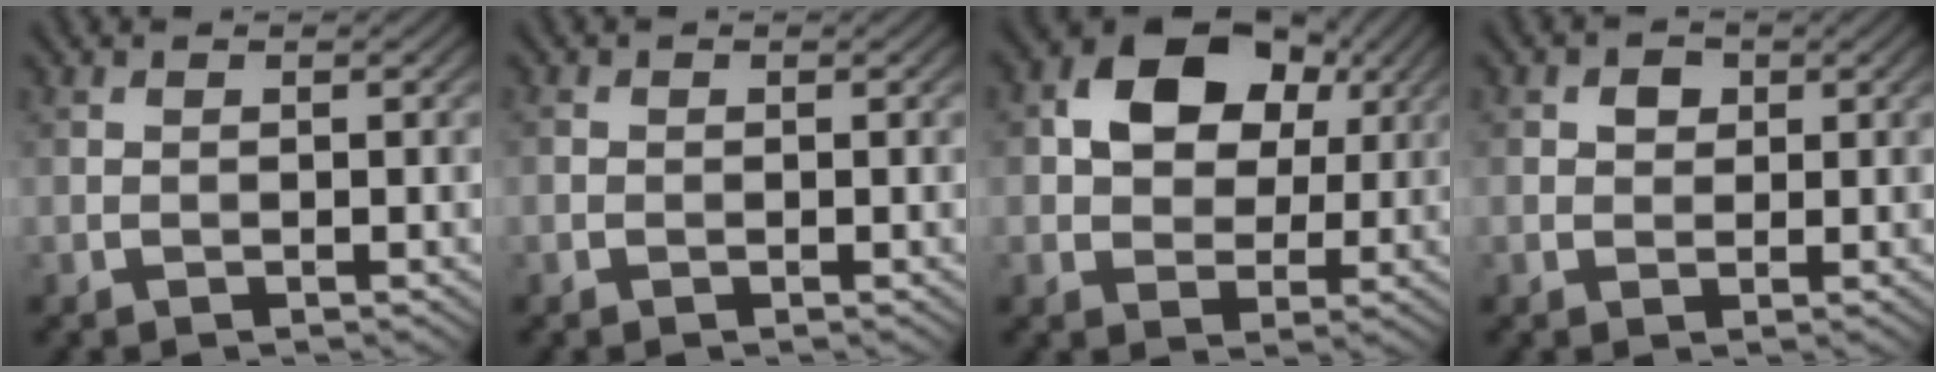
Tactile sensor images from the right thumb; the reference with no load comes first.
{"total": 0.6, "force": [-0.2, 0.6, 0.1], "torque": [-0.002, -0.003, -0.006]}
{"total": 10.5, "force": [3.2, 7.6, 6.5], "torque": [-0.121, 0.009, 0.046]}
{"total": 2.0, "force": [0.6, 1.7, 0.9], "torque": [-0.014, 0.002, 0.007]}